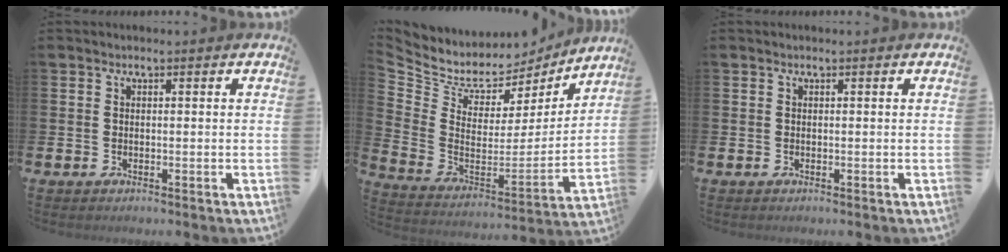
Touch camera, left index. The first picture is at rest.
{"total": 7.3, "force": [6.4, 3.4, 1.0], "torque": [-0.066, -0.055, 0.109]}
{"total": 0.0}